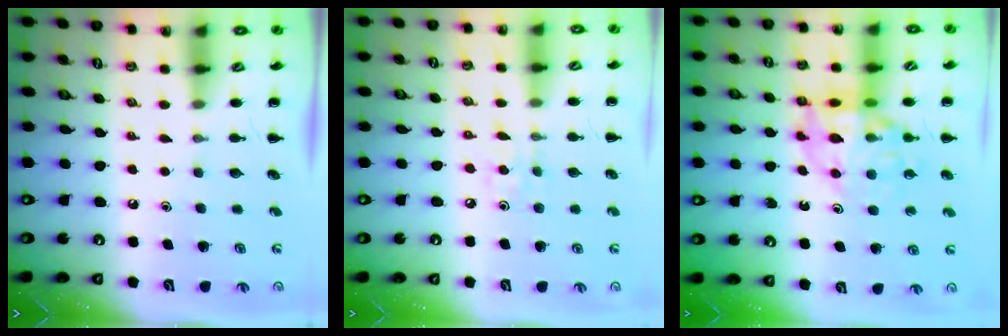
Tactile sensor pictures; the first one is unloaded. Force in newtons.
{"total": 2.1, "press": 2.0, "slide": 0.6}
{"total": 14.2, "press": 14.0, "slide": 2.6}